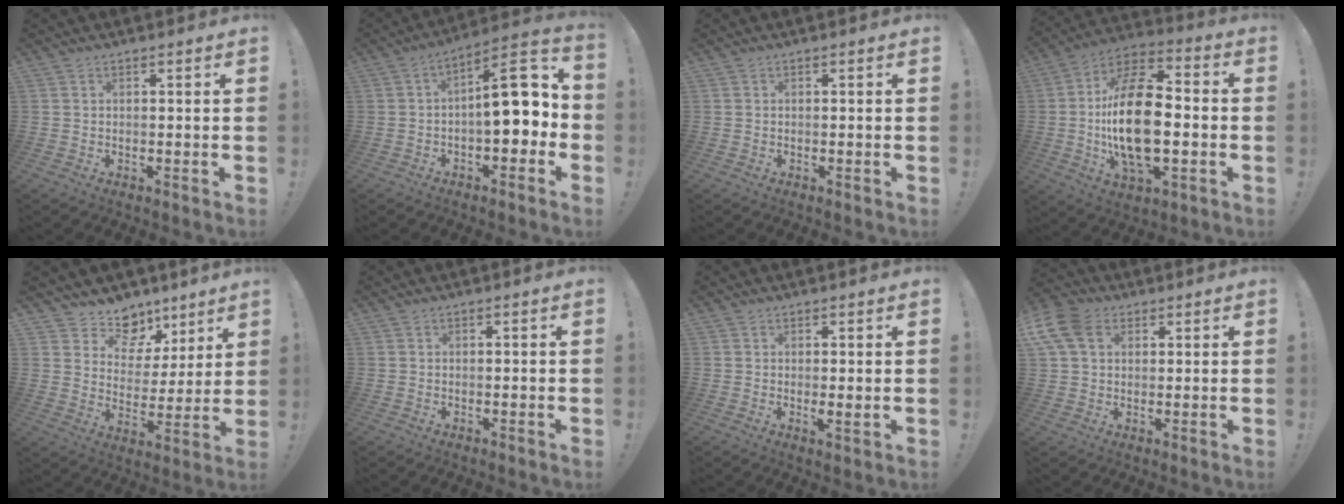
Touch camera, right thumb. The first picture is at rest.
{"total": 15.2, "force": [0.5, 6.7, 13.7], "torque": [-0.182, 0.007, 0.008]}
{"total": 0.0}
{"total": 23.5, "force": [-2.1, 12.0, 20.1], "torque": [-0.374, 0.005, -0.037]}
{"total": 10.7, "force": [7.7, 7.0, 2.4], "torque": [-0.038, -0.057, 0.147]}
{"total": 0.9, "force": [-0.5, 0.7, 0.2], "torque": [-0.005, 0.003, -0.009]}
{"total": 2.0, "force": [0.7, 0.4, 1.8], "torque": [-0.024, -0.009, 0.011]}
{"total": 11.4, "force": [3.9, 8.0, 7.1], "torque": [-0.145, -0.003, 0.078]}